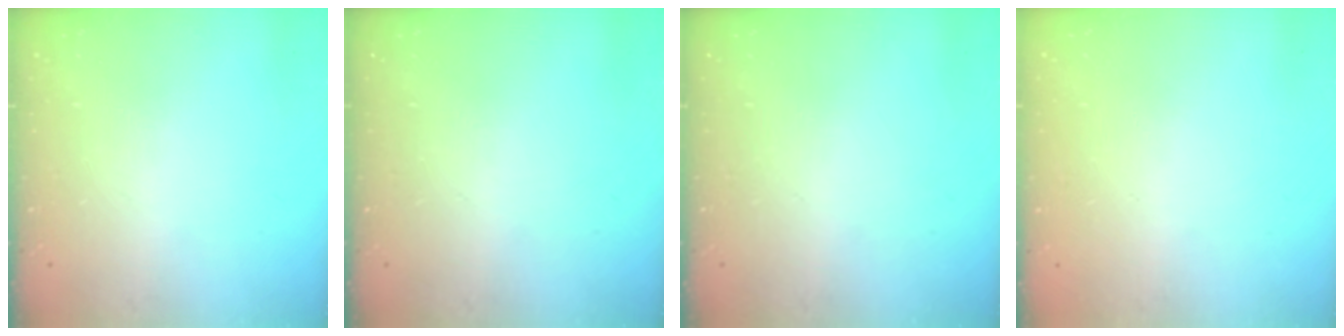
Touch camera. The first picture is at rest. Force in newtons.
{"total": 0.0}
{"total": 0.0}
{"total": 0.0}